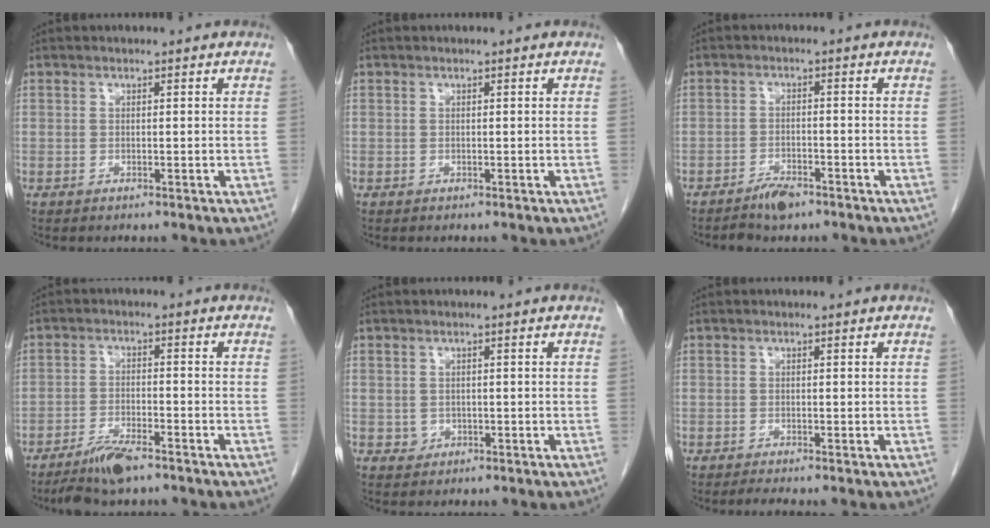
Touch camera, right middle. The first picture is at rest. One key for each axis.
{"total": 0.0}
{"total": 3.2, "fx": -2.7, "fy": 1.0, "fz": 1.5, "tx": -0.030, "ty": 0.000, "tz": -0.046}
{"total": 5.9, "fx": -4.6, "fy": 1.0, "fz": 3.5, "tx": -0.074, "ty": -0.011, "tz": -0.084}
{"total": 1.2, "fx": -0.2, "fy": 1.1, "fz": 0.3, "tx": -0.005, "ty": 0.003, "tz": 0.001}
{"total": 0.9, "fx": -0.8, "fy": -0.2, "fz": 0.4, "tx": -0.014, "ty": -0.004, "tz": -0.016}